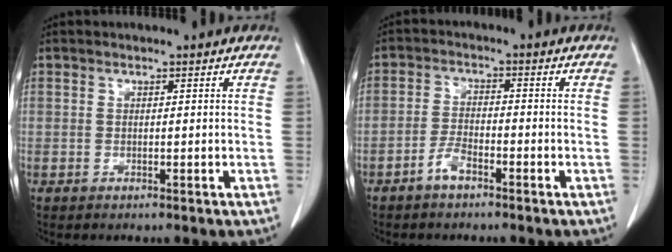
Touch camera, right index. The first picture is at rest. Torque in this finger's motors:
{"motor_torque": [0.25, -0.19, 0.05, 0.01]}